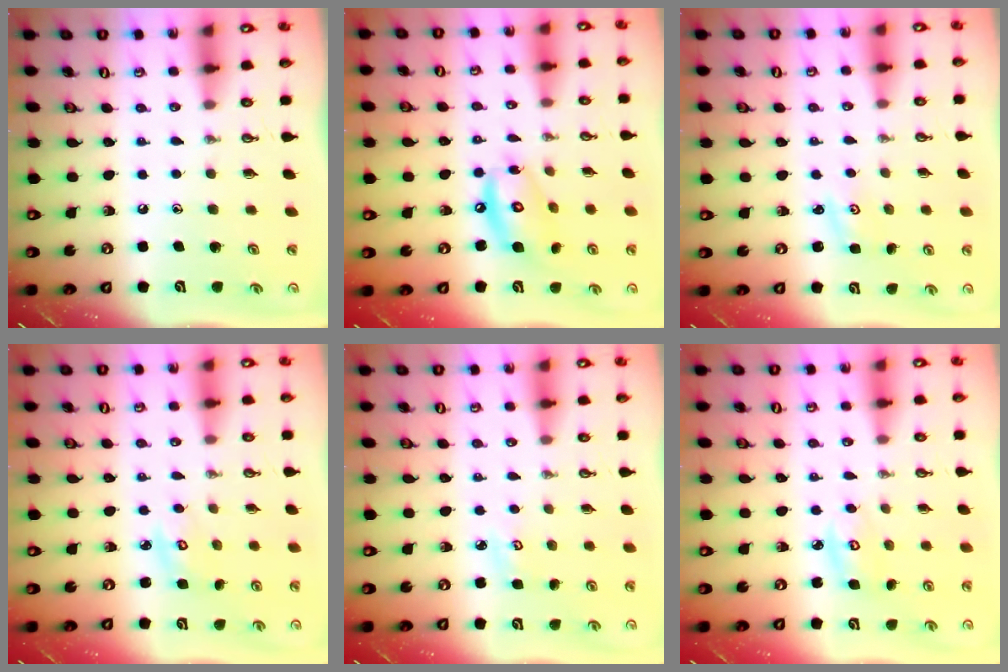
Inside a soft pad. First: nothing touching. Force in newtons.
{"total": 12.1, "press": 12.1, "slide": 1.0}
{"total": 1.2, "press": 1.2, "slide": 0.2}
{"total": 3.0, "press": 3.0, "slide": 0.1}
{"total": 3.2, "press": 3.2, "slide": 0.4}
{"total": 6.0, "press": 5.9, "slide": 0.5}